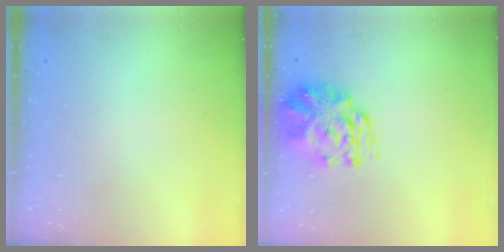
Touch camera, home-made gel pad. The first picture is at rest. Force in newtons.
{"total": 2.8, "press": 2.6, "slide": 1.1}